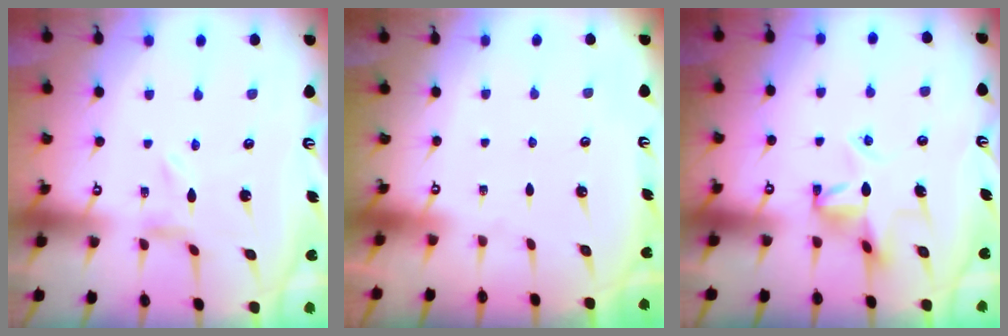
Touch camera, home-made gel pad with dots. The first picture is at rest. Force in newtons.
{"total": 0.0}
{"total": 10.3, "press": 10.3, "slide": 0.4}